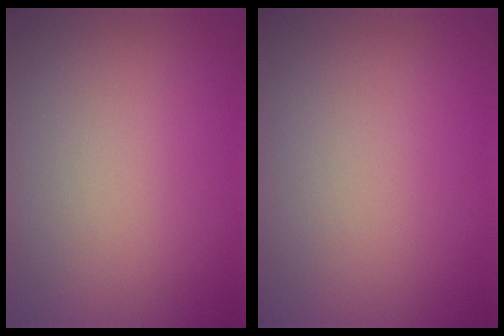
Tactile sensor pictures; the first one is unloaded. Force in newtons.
{"total": 0.0}